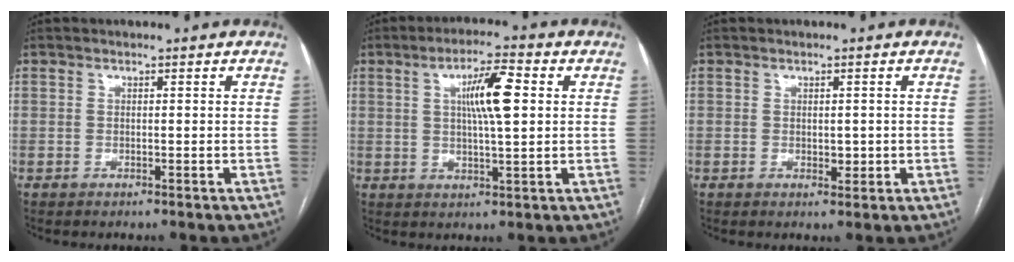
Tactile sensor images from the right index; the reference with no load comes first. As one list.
[{"total": 8.2, "force": [1.9, 1.1, 7.9], "torque": [-0.138, 0.010, 0.032]}, {"total": 1.9, "force": [-0.2, 1.2, 1.5], "torque": [-0.018, 0.000, 0.001]}]